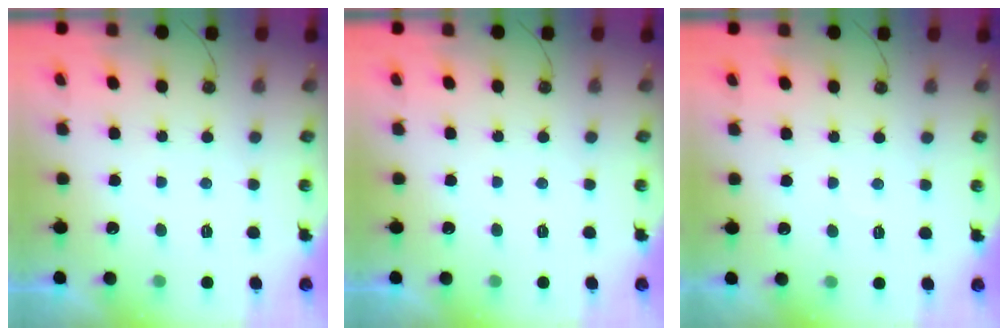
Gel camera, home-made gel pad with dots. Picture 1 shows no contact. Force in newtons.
{"total": 0.0}
{"total": 4.1, "press": 4.1, "slide": 0.6}